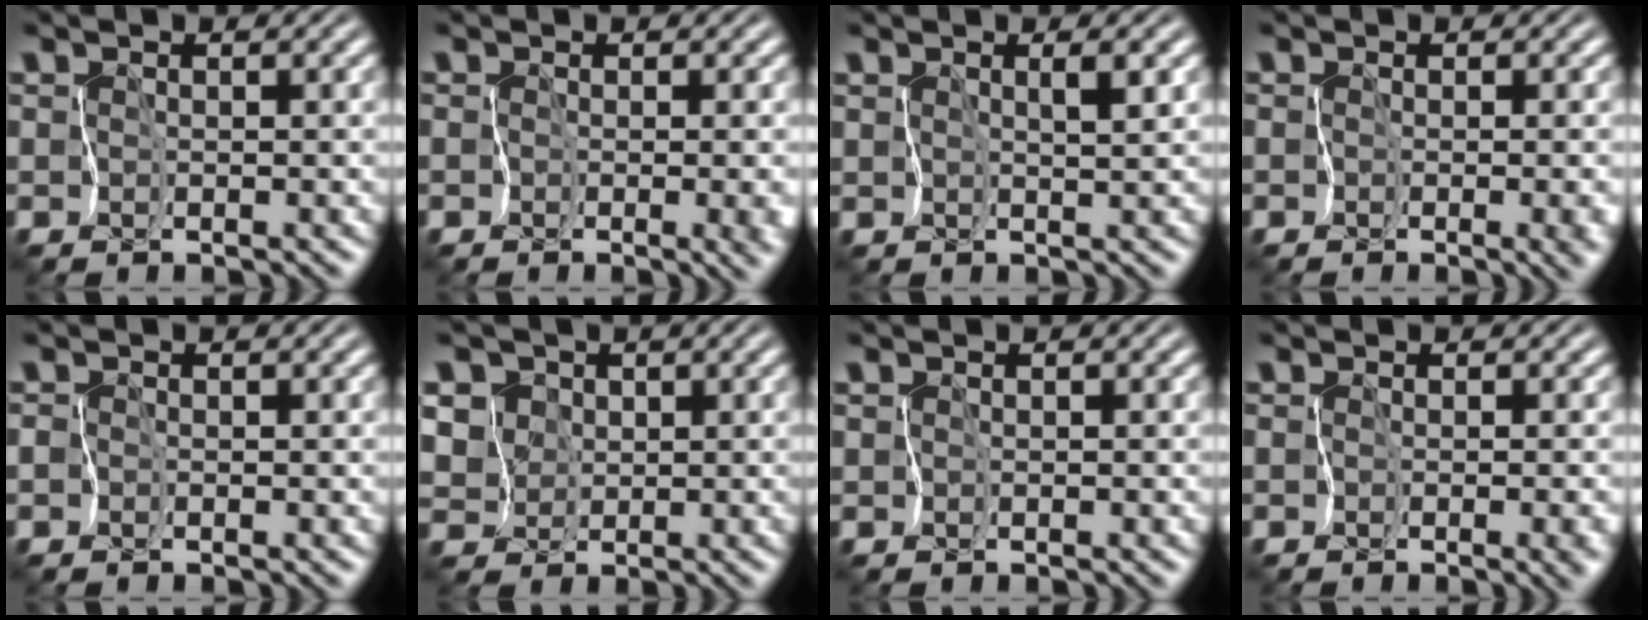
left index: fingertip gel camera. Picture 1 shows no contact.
{"total": 3.0, "force": [-0.8, 1.4, 2.5], "torque": [-0.020, -0.013, -0.006]}
{"total": 1.3, "force": [0.7, 0.1, 1.1], "torque": [-0.025, -0.004, 0.017]}
{"total": 2.8, "force": [-1.0, 1.3, 2.3], "torque": [-0.015, -0.013, -0.007]}
{"total": 0.7, "force": [-0.2, 0.7, 0.2], "torque": [0.008, 0.006, -0.013]}
{"total": 7.9, "force": [3.9, 6.1, 3.2], "torque": [-0.073, 0.028, 0.041]}
{"total": 0.6, "force": [0.3, 0.5, 0.1], "torque": [0.003, 0.004, 0.000]}
{"total": 2.8, "force": [-1.2, 1.3, 2.1], "torque": [-0.009, -0.011, -0.008]}